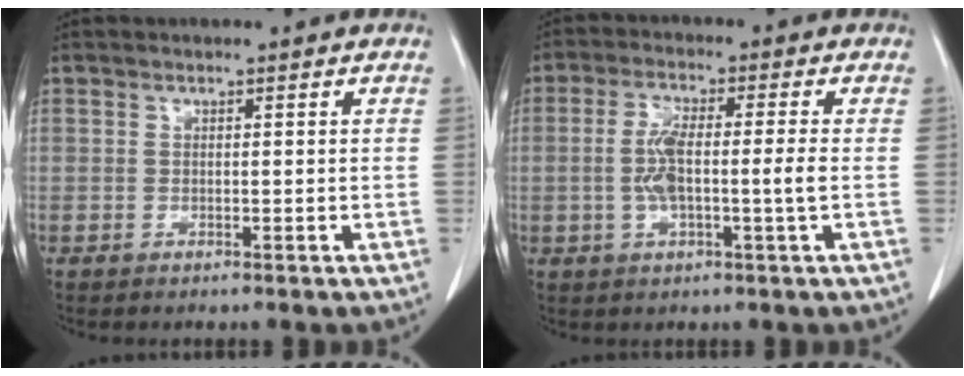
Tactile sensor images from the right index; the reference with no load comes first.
{"total": 6.9, "force": [-0.7, 0.6, 6.9], "torque": [-0.138, 0.005, -0.015]}